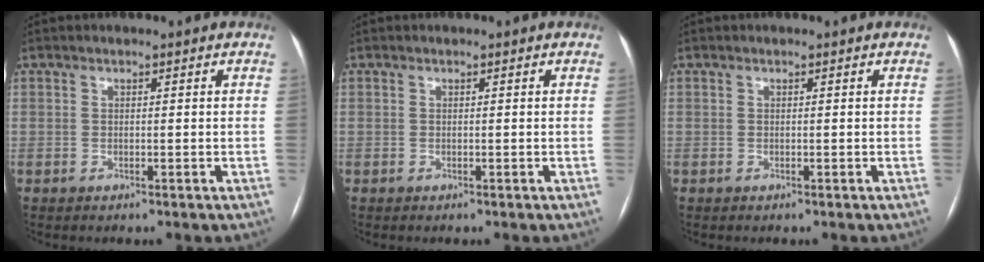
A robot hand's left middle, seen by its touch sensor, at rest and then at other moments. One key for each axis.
{"total": 0.0}
{"total": 0.0}